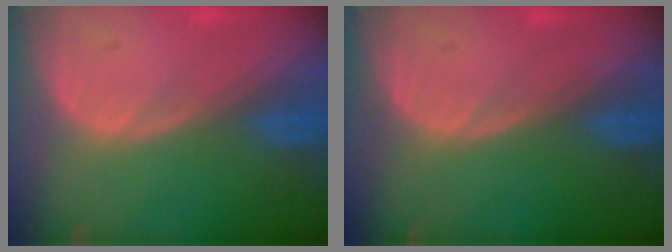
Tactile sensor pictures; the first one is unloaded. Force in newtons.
{"total": 0.0}